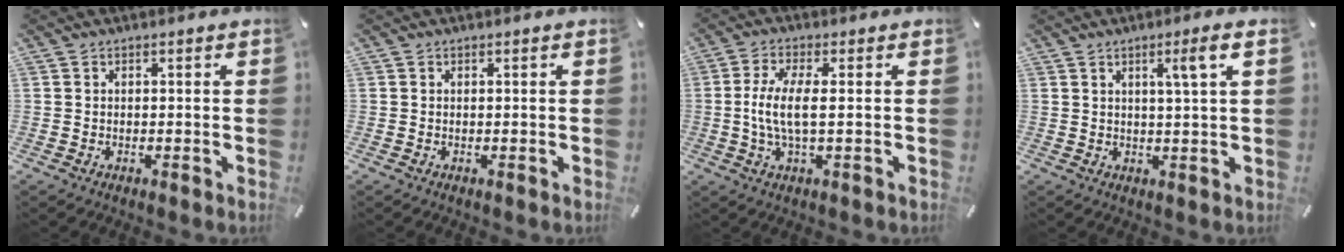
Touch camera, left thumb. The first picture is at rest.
{"total": 0.0}
{"total": 7.7, "force": [0.0, 1.9, 7.5], "torque": [-0.156, -0.011, -0.004]}
{"total": 5.4, "force": [2.3, -0.1, 4.9], "torque": [-0.092, -0.005, 0.033]}